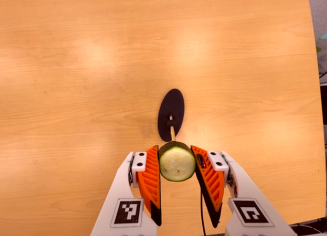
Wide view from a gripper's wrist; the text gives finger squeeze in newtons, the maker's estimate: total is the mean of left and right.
{"total": 11.1, "left": 12.3, "right": 9.8}